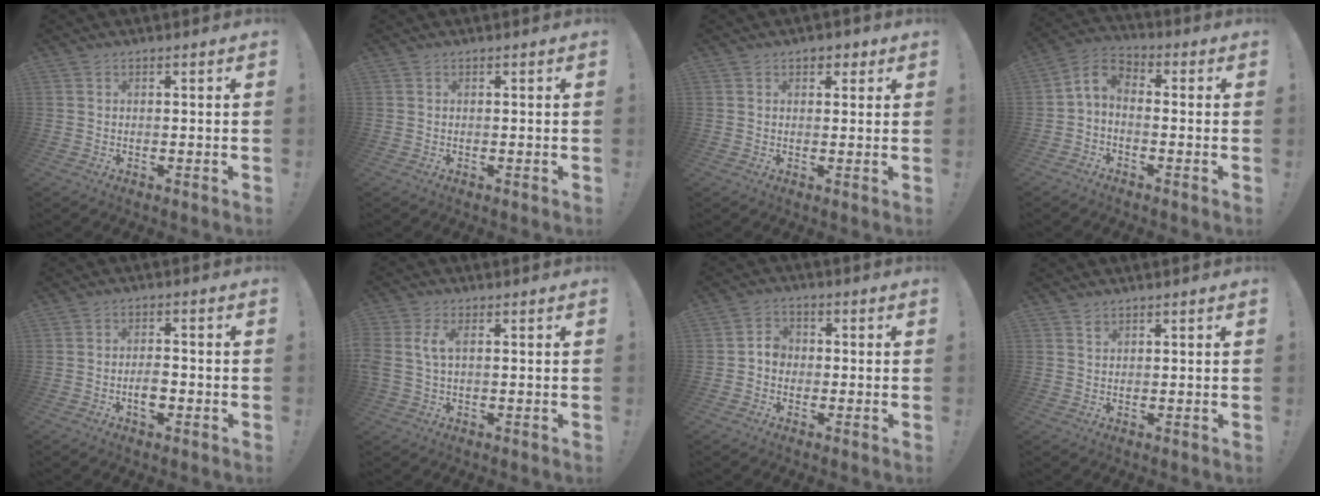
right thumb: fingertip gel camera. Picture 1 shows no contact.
{"total": 0.0}
{"total": 2.9, "force": [1.4, 2.1, 1.4], "torque": [-0.009, -0.002, 0.023]}
{"total": 5.3, "force": [-0.7, 3.1, 4.3], "torque": [-0.090, 0.003, -0.012]}
{"total": 4.5, "force": [-1.9, 2.2, 3.4], "torque": [-0.059, 0.008, -0.034]}
{"total": 4.9, "force": [0.5, 2.3, 4.3], "torque": [-0.093, 0.002, 0.008]}
{"total": 4.4, "force": [-1.1, 3.6, 2.3], "torque": [-0.036, 0.014, -0.020]}
{"total": 1.3, "force": [1.0, 0.7, 0.1], "torque": [0.012, -0.007, 0.017]}